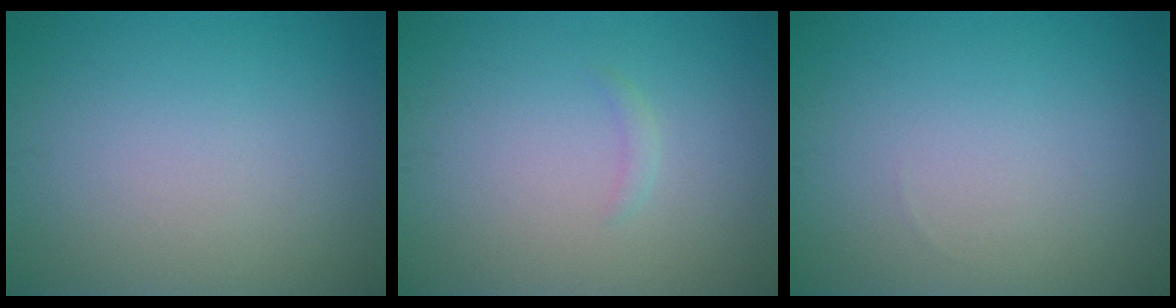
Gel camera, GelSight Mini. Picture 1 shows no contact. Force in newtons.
{"total": 0.6, "press": 0.6, "slide": 0.1}
{"total": 0.0}